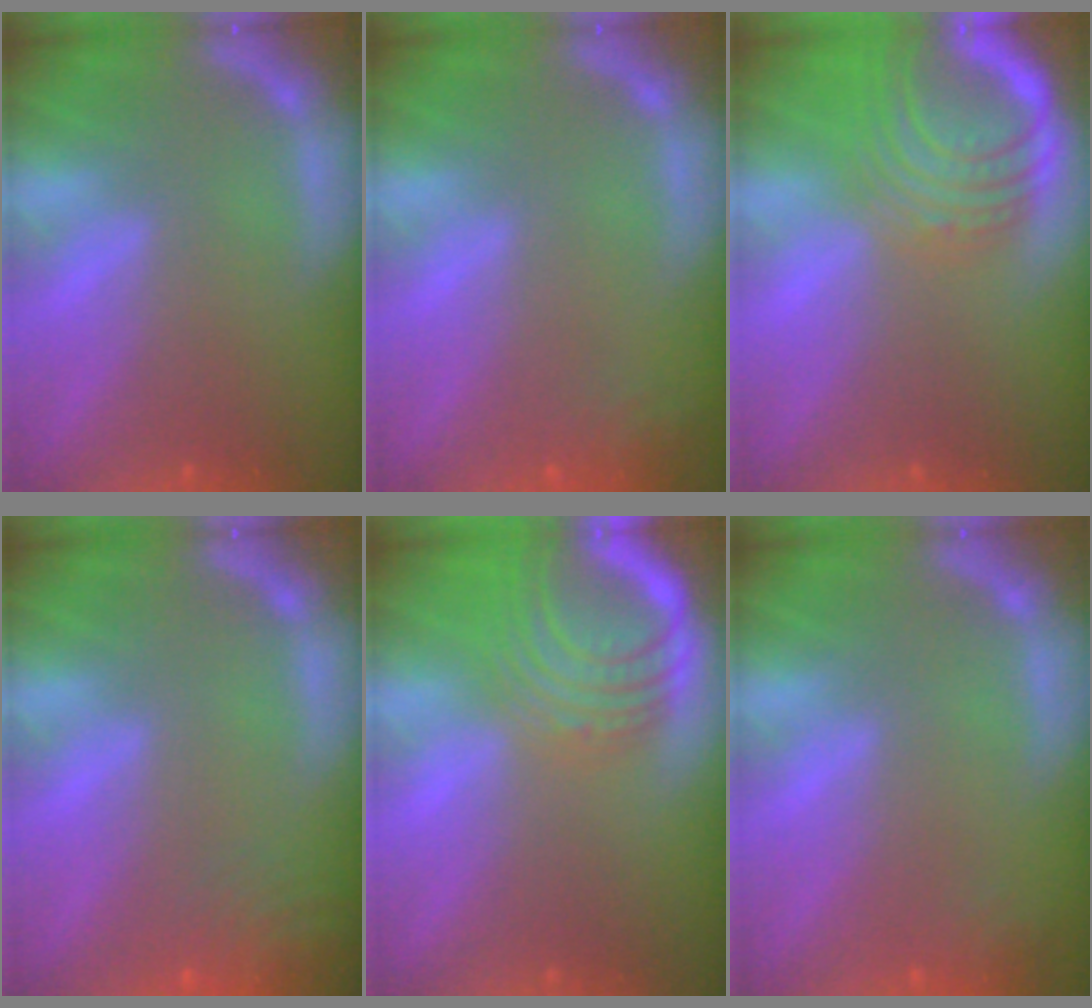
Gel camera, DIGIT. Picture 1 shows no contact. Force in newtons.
{"total": 3.0}
{"total": 9.5}
{"total": 8.0}
{"total": 9.1}
{"total": 1.9}